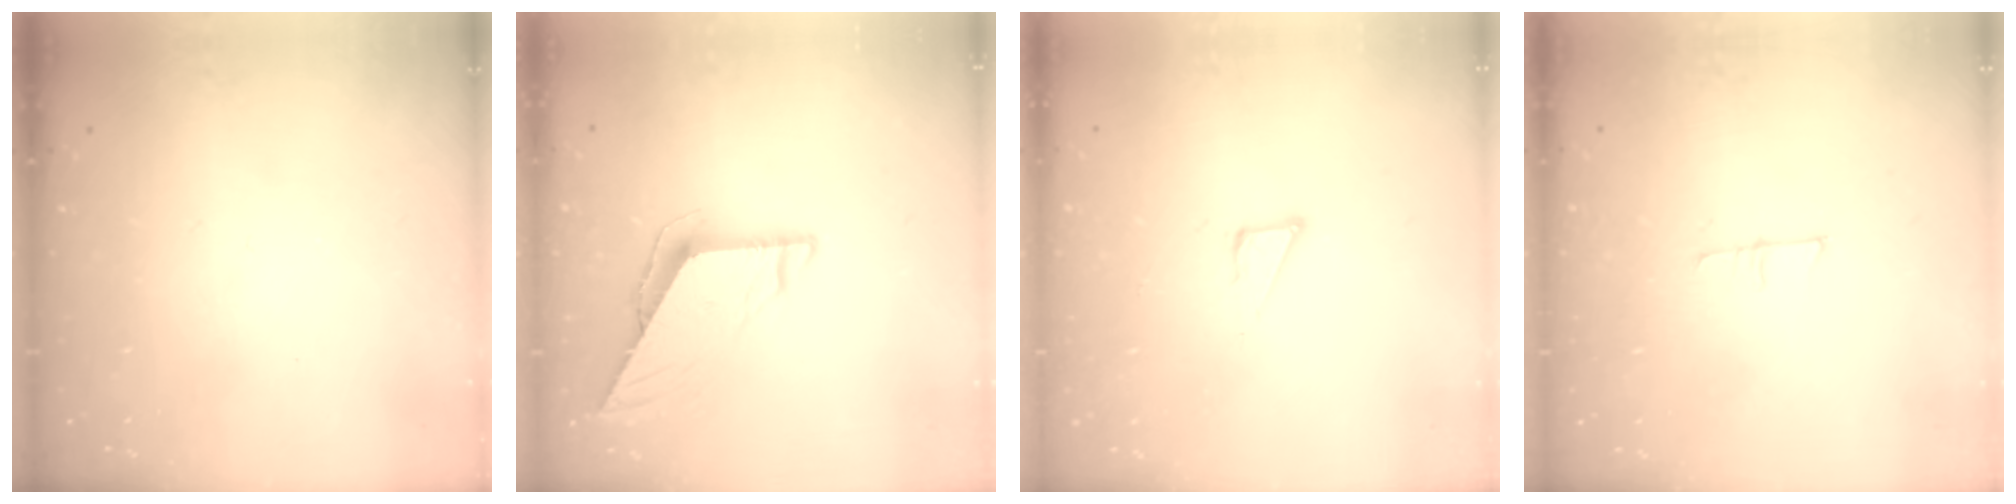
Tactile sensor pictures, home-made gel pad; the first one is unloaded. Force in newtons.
{"total": 7.7, "press": 7.6, "slide": 0.6}
{"total": 5.3, "press": 5.2, "slide": 0.3}
{"total": 5.3, "press": 5.3, "slide": 0.4}